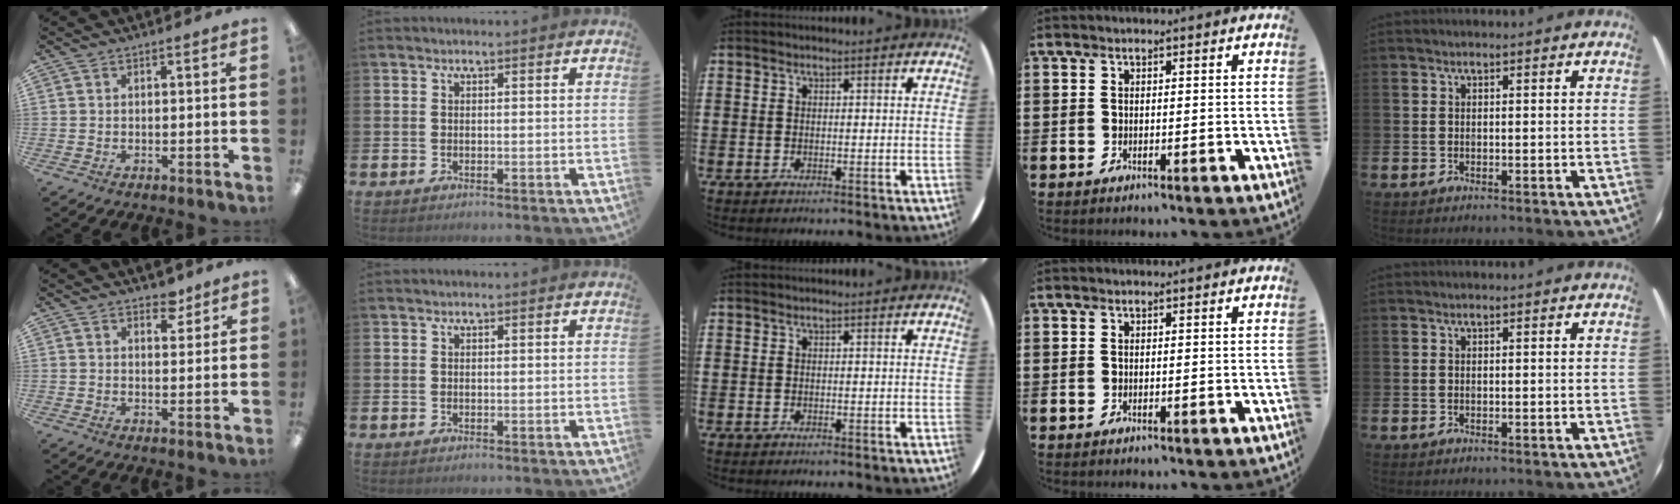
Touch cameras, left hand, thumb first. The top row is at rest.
{"thumb": {"total": 4.5, "force": [3.7, 2.3, 1.4], "torque": [-0.002, -0.020, 0.063]}}